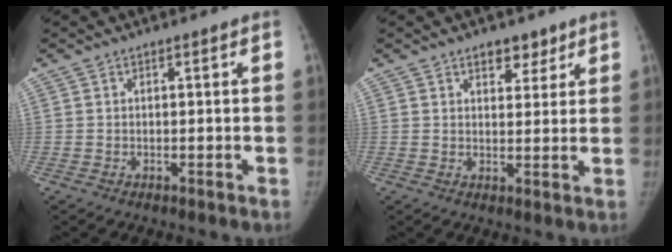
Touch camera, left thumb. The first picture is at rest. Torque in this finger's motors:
{"motor_torque": [0.06, -0.37, 0.41, -0.29, 0.11]}